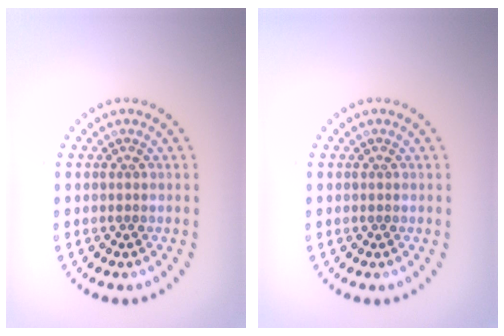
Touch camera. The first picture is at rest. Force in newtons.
{"total": 0.0}